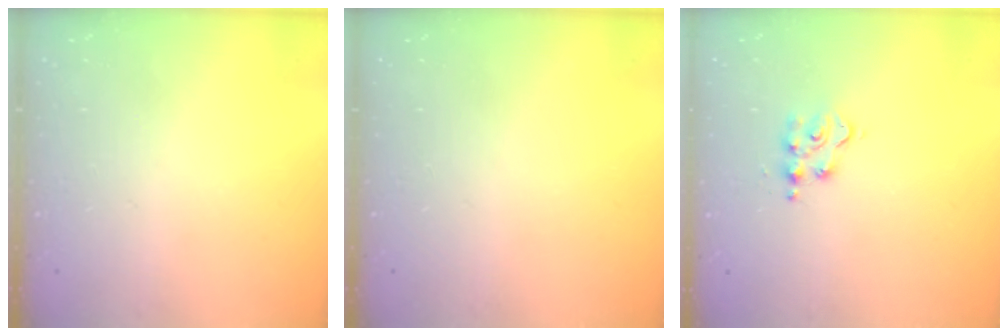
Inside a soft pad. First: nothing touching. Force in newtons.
{"total": 0.0}
{"total": 5.1, "press": 5.0, "slide": 0.5}